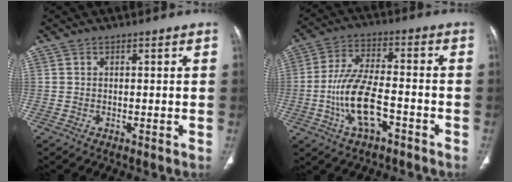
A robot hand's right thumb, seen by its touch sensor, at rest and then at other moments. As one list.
[{"total": 11.7, "force": [-4.1, 5.2, 9.7], "torque": [-0.194, 0.028, -0.076]}]